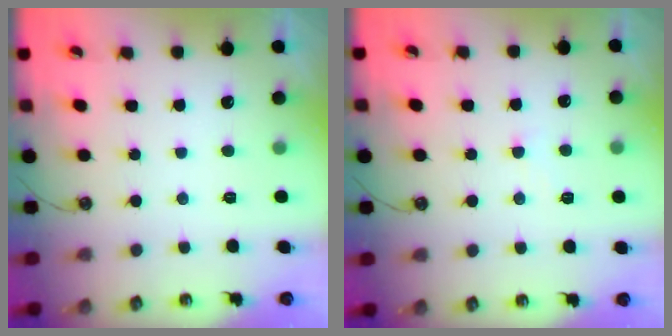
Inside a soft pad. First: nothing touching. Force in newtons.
{"total": 1.4, "press": 1.3, "slide": 0.4}